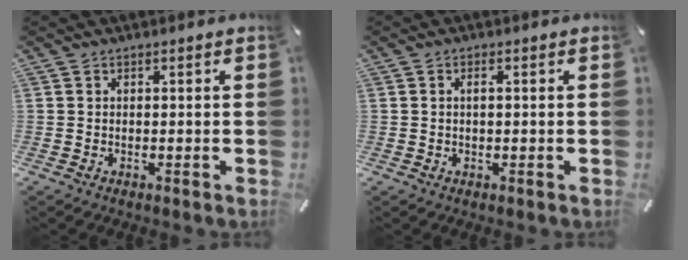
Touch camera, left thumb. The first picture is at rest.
{"total": 1.4, "force": [0.2, 0.5, 1.2], "torque": [-0.025, 0.002, 0.002]}